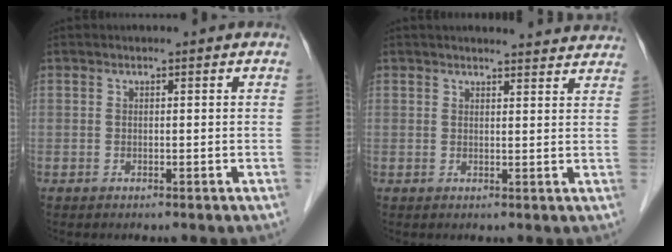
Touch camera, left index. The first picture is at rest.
{"total": 10.9, "force": [10.5, 1.2, 2.5], "torque": [-0.014, 0.005, 0.103]}